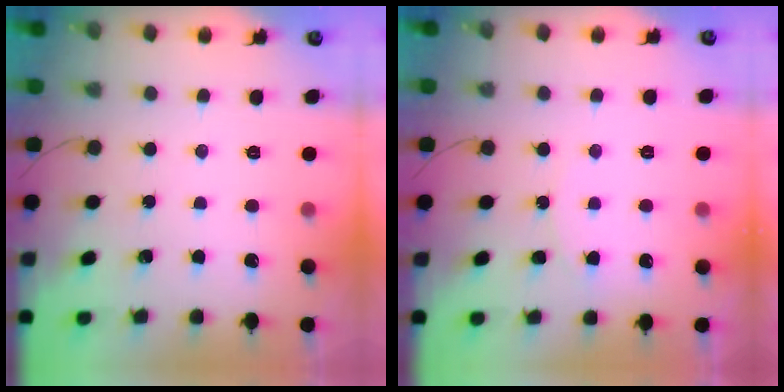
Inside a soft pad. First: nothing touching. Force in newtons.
{"total": 4.2, "press": 4.2, "slide": 0.4}